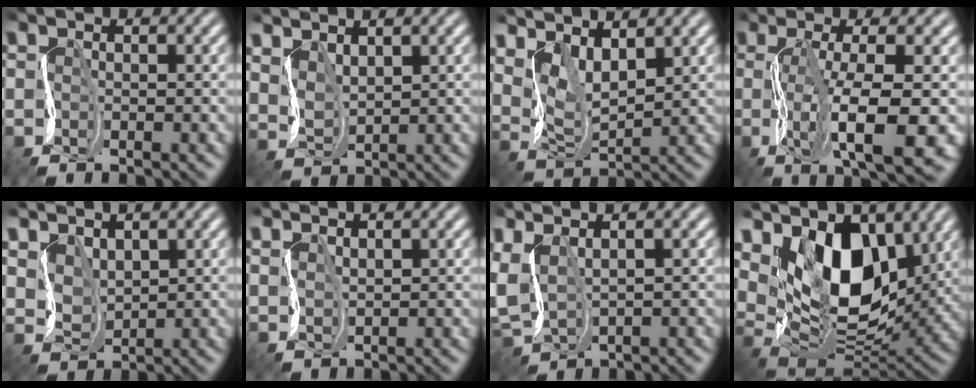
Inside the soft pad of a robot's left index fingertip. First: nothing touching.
{"total": 3.1, "force": [2.8, 1.1, 0.6], "torque": [-0.025, 0.005, 0.065]}
{"total": 4.5, "force": [3.2, 1.9, 2.5], "torque": [-0.061, 0.000, 0.069]}
{"total": 8.9, "force": [-1.9, 2.5, 8.4], "torque": [-0.145, -0.007, -0.027]}
{"total": 3.4, "force": [2.8, 1.8, 0.7], "torque": [-0.031, 0.003, 0.063]}
{"total": 2.1, "force": [2.1, 0.2, -0.3], "torque": [0.004, 0.003, 0.046]}
{"total": 4.8, "force": [3.1, 2.2, 2.9], "torque": [-0.082, 0.023, 0.061]}
{"total": 12.2, "force": [5.8, 7.1, 8.1], "torque": [-0.136, 0.007, 0.096]}